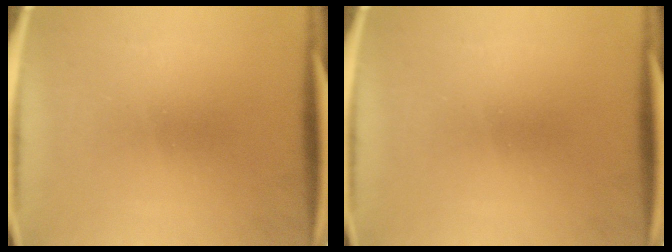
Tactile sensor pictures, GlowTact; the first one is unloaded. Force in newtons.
{"total": 0.0}